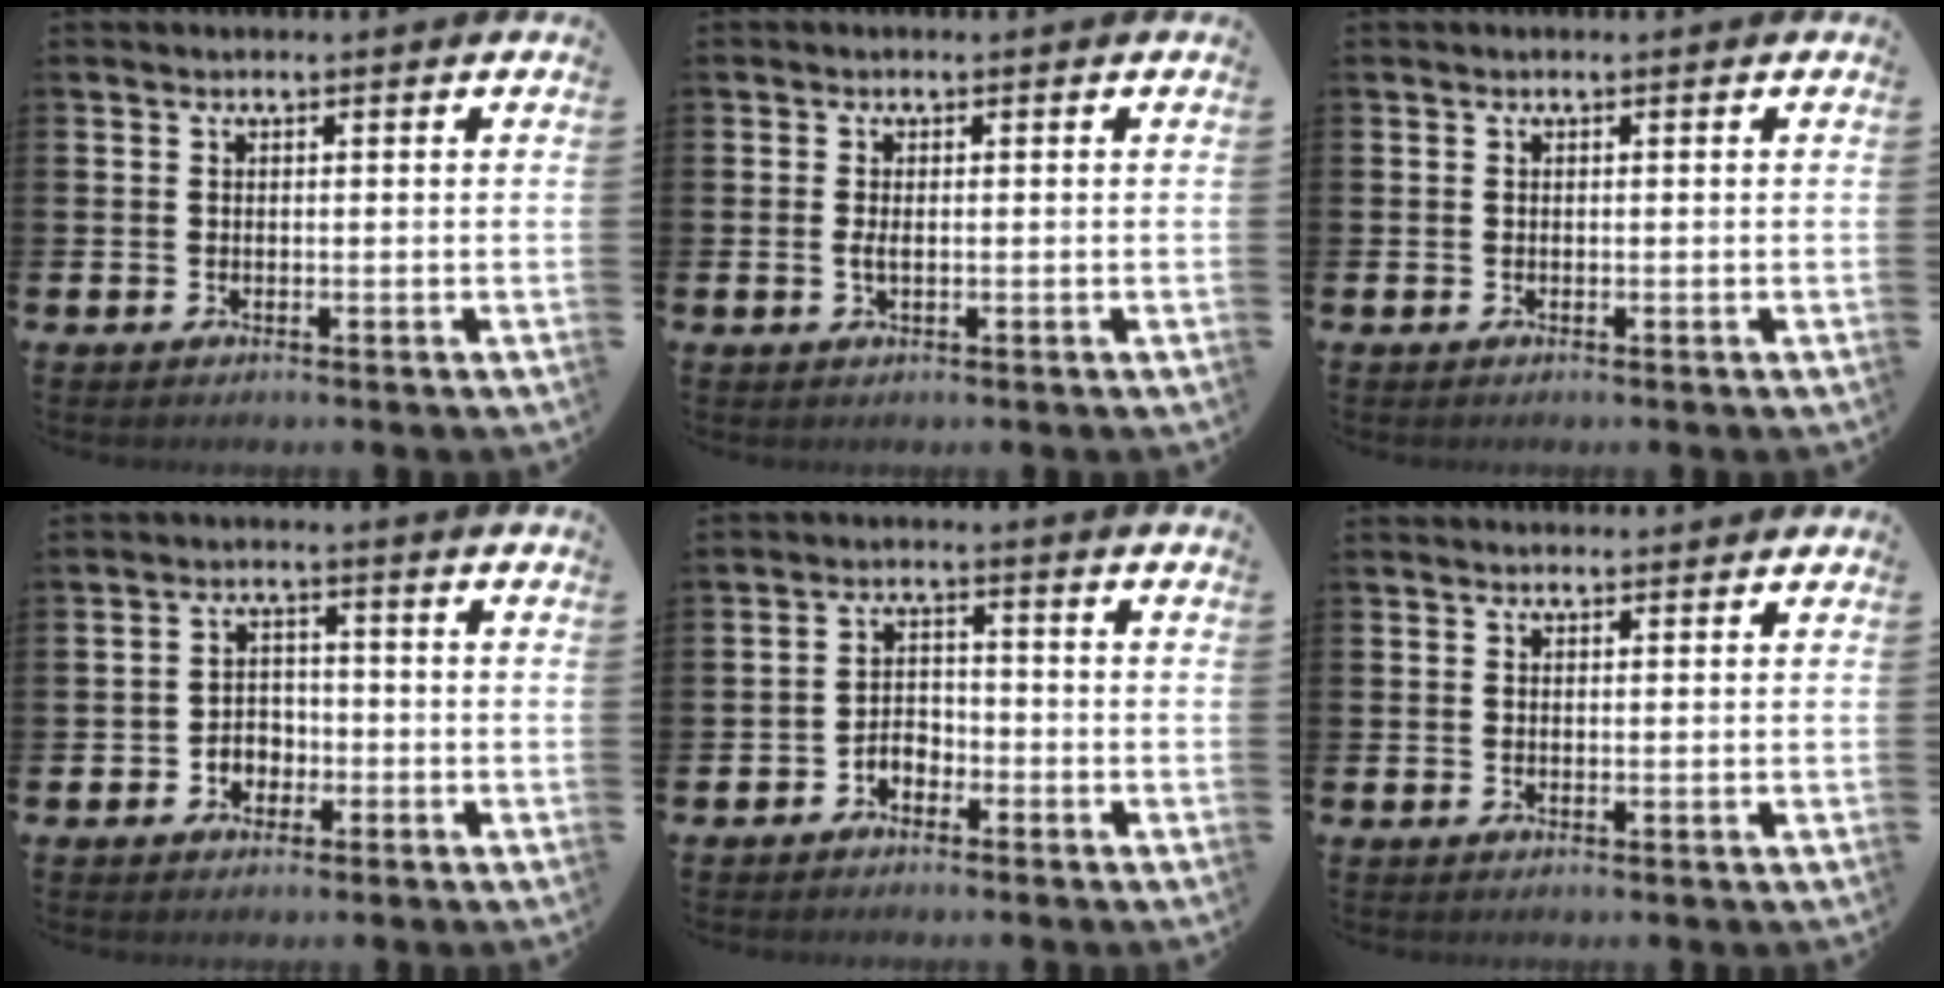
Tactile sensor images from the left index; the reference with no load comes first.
{"total": 1.2, "force": [-0.1, 0.5, 1.1], "torque": [-0.018, 0.000, -0.004]}
{"total": 0.0}
{"total": 3.0, "force": [-1.6, 2.4, 0.9], "torque": [-0.020, 0.005, -0.038]}
{"total": 2.7, "force": [-2.2, 1.4, 0.6], "torque": [-0.020, 0.010, -0.047]}
{"total": 0.9, "force": [0.8, 0.2, 0.1], "torque": [0.008, -0.002, 0.013]}